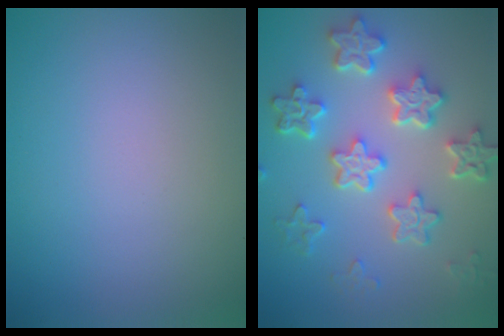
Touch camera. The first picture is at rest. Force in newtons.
{"total": 6.4, "press": 4.9, "slide": 4.2}